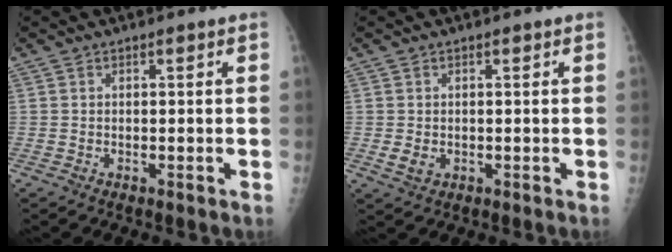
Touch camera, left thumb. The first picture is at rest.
{"total": 2.3, "force": [-0.2, 1.8, 1.3], "torque": [-0.019, -0.003, 0.003]}